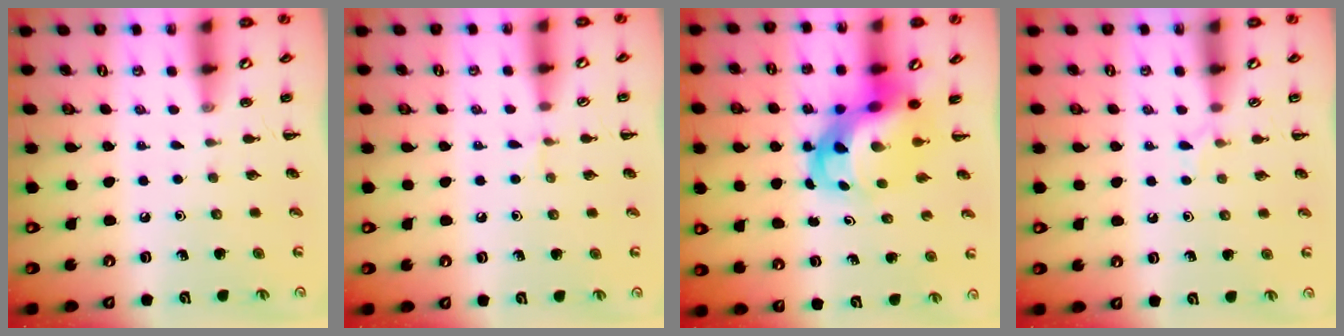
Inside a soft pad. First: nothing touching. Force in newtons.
{"total": 3.8, "press": 3.5, "slide": 1.3}
{"total": 7.8, "press": 7.5, "slide": 2.2}
{"total": 4.9, "press": 4.5, "slide": 1.9}